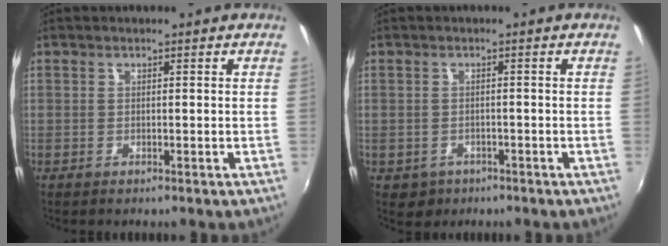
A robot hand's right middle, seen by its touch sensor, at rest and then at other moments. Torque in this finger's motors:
{"motor_torque": [0.11, -0.07, 0.01, 0.02]}